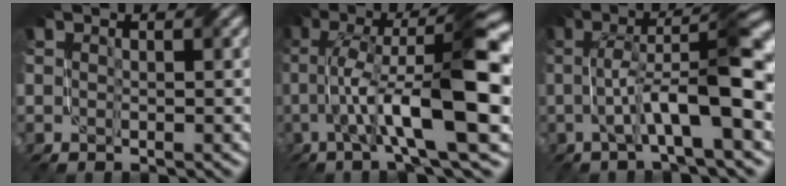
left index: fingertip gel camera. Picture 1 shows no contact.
{"total": 13.2, "force": [-0.4, 2.7, 12.9], "torque": [-0.205, 0.025, -0.007]}
{"total": 9.2, "force": [-0.8, 1.8, 9.0], "torque": [-0.140, 0.020, -0.021]}